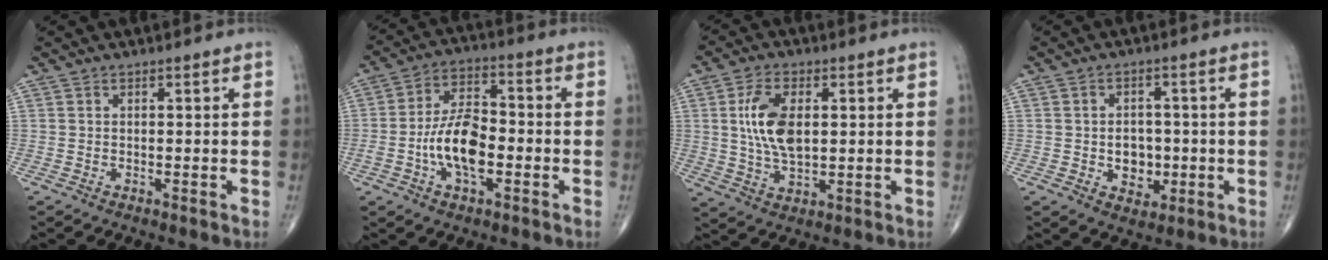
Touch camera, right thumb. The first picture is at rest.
{"total": 11.6, "force": [-2.7, 5.8, 9.7], "torque": [-0.169, 0.027, -0.055]}
{"total": 9.9, "force": [1.6, 5.2, 8.3], "torque": [-0.160, -0.004, 0.035]}
{"total": 6.1, "force": [-1.0, 4.8, 3.7], "torque": [-0.020, 0.007, -0.008]}